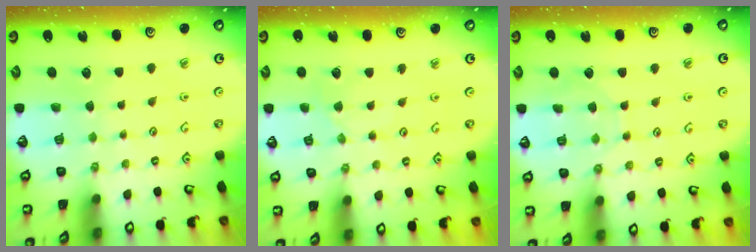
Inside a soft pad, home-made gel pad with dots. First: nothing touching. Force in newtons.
{"total": 1.8, "press": 1.7, "slide": 0.4}
{"total": 3.9, "press": 3.9, "slide": 0.5}